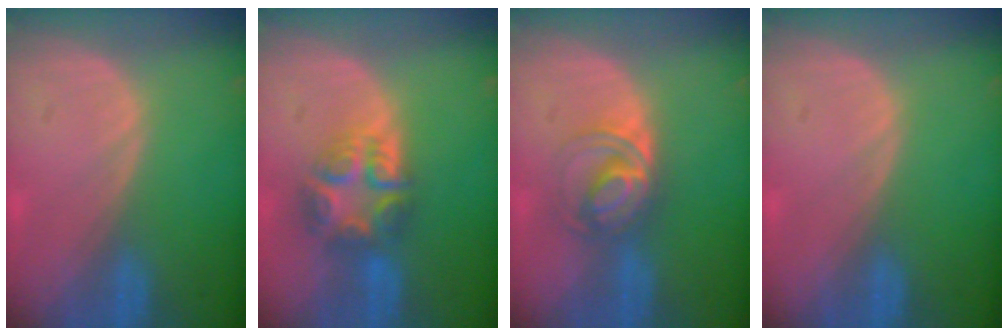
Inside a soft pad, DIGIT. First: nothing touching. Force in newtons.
{"total": 7.8, "press": 6.7, "slide": 3.9}
{"total": 5.8, "press": 5.4, "slide": 2.1}
{"total": 0.0}